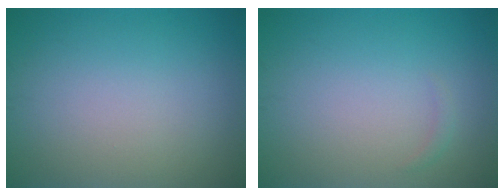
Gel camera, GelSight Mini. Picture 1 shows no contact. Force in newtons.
{"total": 0.5, "press": 0.5, "slide": 0.0}